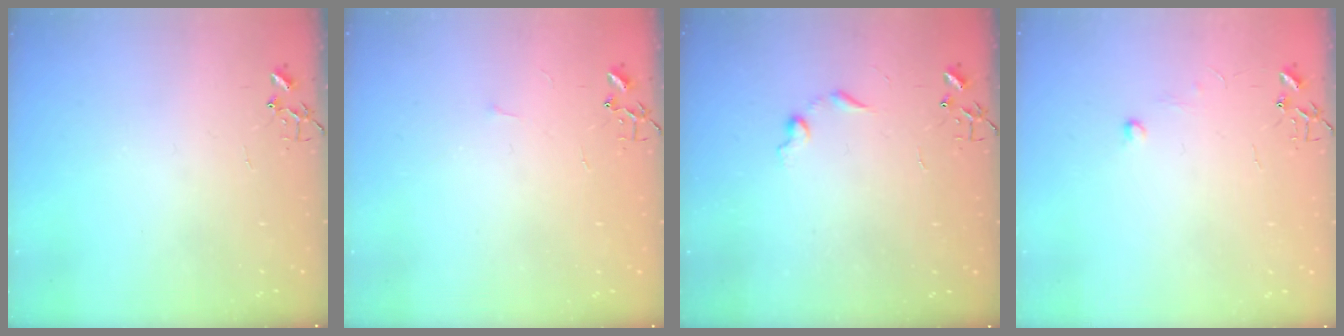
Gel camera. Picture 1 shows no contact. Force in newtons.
{"total": 2.7, "press": 2.6, "slide": 0.4}
{"total": 4.8, "press": 4.8, "slide": 0.7}
{"total": 5.4, "press": 5.4, "slide": 0.6}